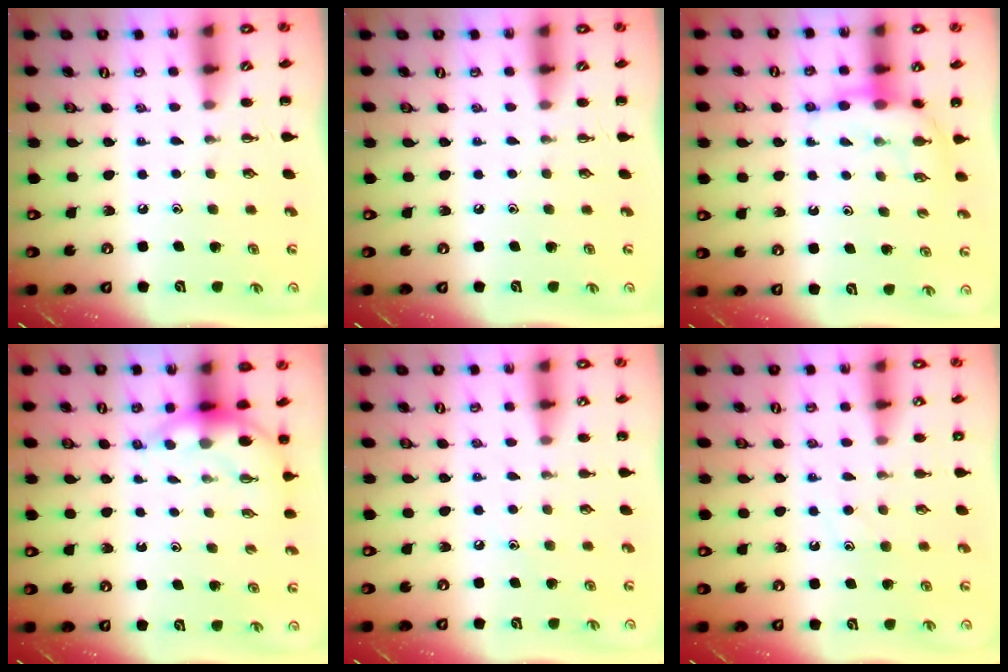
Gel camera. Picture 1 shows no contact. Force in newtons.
{"total": 0.0}
{"total": 7.3, "press": 7.3, "slide": 0.6}
{"total": 5.3, "press": 5.1, "slide": 1.2}
{"total": 4.9, "press": 4.7, "slide": 1.4}
{"total": 8.6, "press": 8.5, "slide": 0.9}